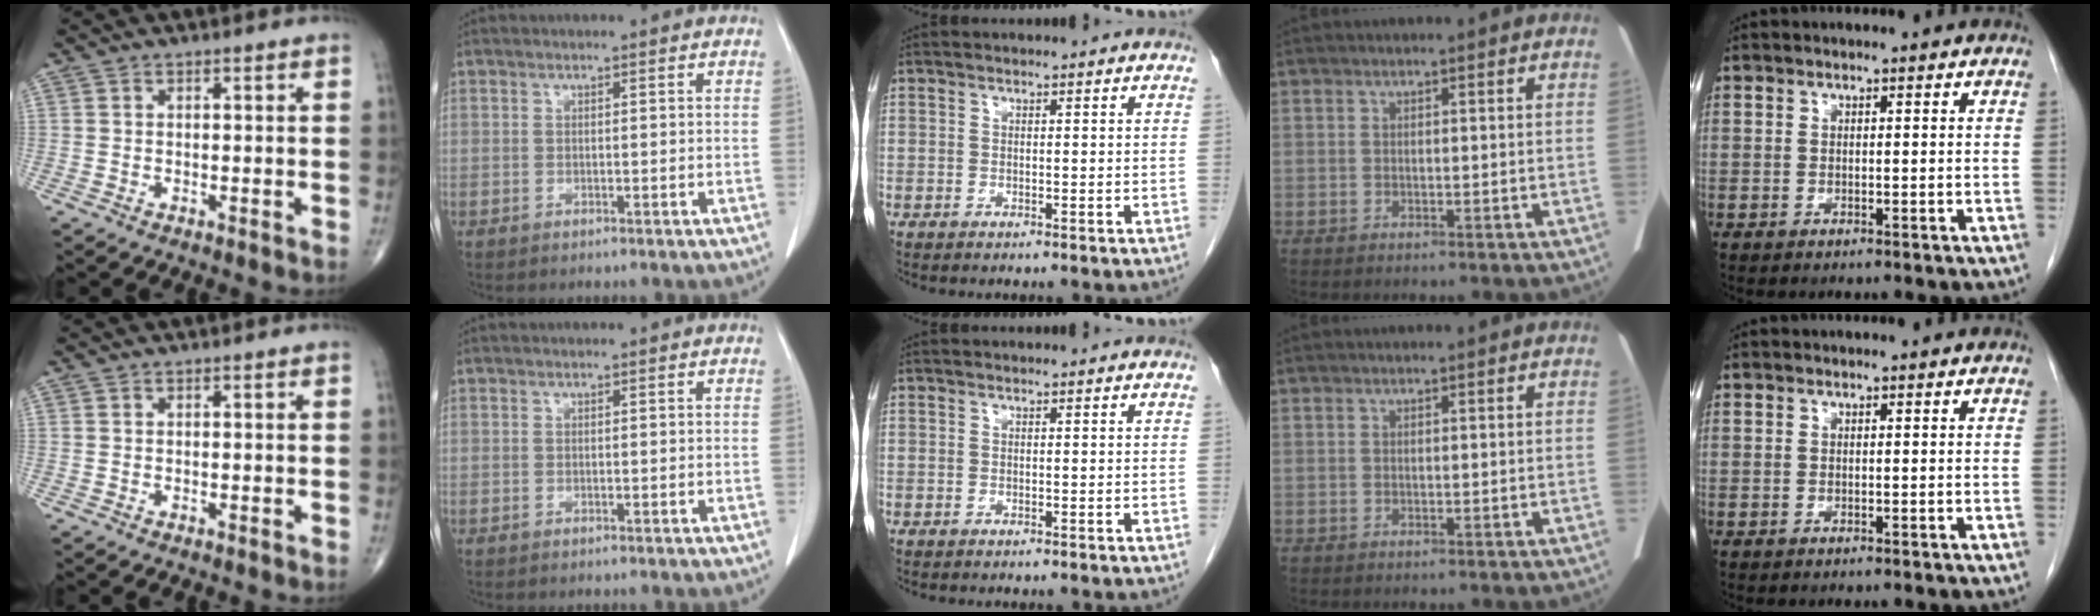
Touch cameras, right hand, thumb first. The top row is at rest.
{}